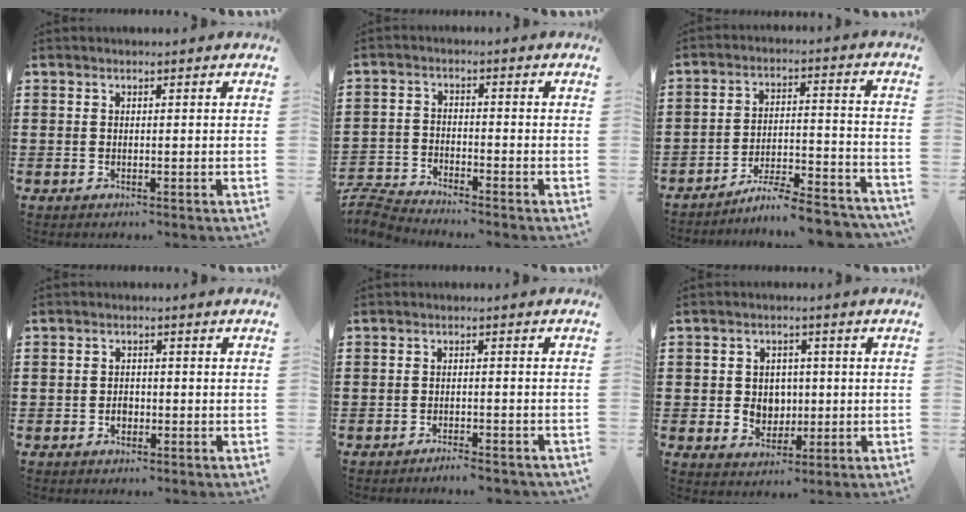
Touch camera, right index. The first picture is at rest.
{"total": 4.1, "force": [-4.1, 0.2, 0.2], "torque": [-0.023, -0.004, -0.090]}
{"total": 6.6, "force": [-6.1, 0.2, 2.5], "torque": [-0.036, 0.000, -0.117]}
{"total": 1.8, "force": [-0.6, 1.3, 0.9], "torque": [-0.020, 0.002, -0.013]}
{"total": 2.1, "force": [-2.0, 0.1, 0.5], "torque": [-0.012, 0.002, -0.040]}
{"total": 4.3, "force": [-0.1, 4.0, 1.6], "torque": [-0.028, 0.006, -0.007]}